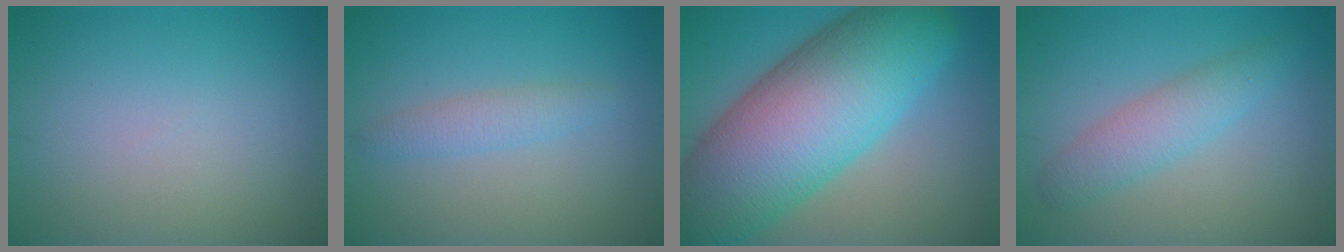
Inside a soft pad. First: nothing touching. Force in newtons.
{"total": 1.9, "press": 1.9, "slide": 0.0}
{"total": 16.0, "press": 16.0, "slide": 0.6}
{"total": 3.1, "press": 3.1, "slide": 0.1}